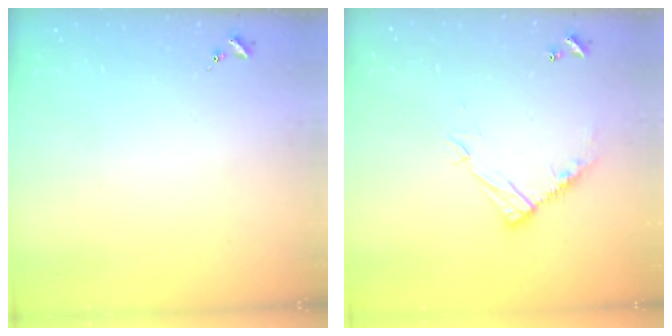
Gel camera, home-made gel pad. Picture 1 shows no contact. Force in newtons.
{"total": 11.4, "press": 11.4, "slide": 0.7}